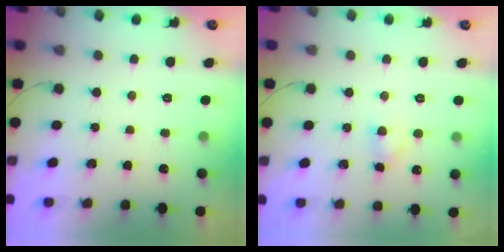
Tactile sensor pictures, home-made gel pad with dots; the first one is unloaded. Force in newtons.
{"total": 2.6, "press": 2.3, "slide": 1.2}